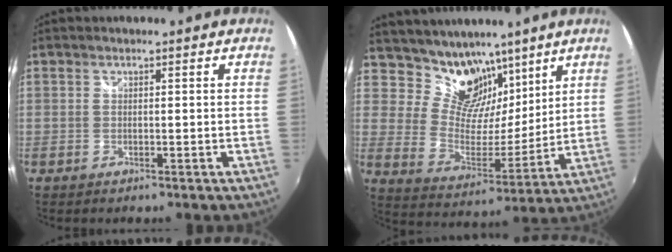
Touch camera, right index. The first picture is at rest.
{"total": 13.5, "force": [9.8, 7.5, 5.6], "torque": [-0.102, -0.007, 0.176]}